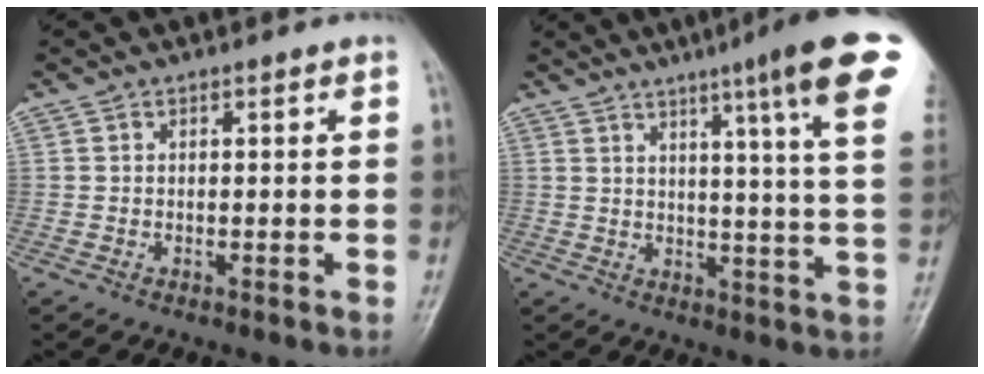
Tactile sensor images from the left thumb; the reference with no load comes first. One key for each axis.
{"total": 17.4, "fx": 9.5, "fy": 0.6, "fz": 14.5, "tx": -0.181, "ty": -0.034, "tz": 0.107}